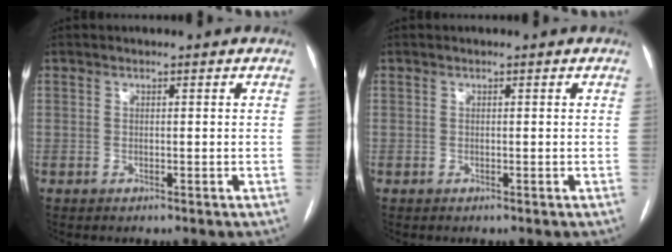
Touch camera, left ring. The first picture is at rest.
{"total": 0.0}